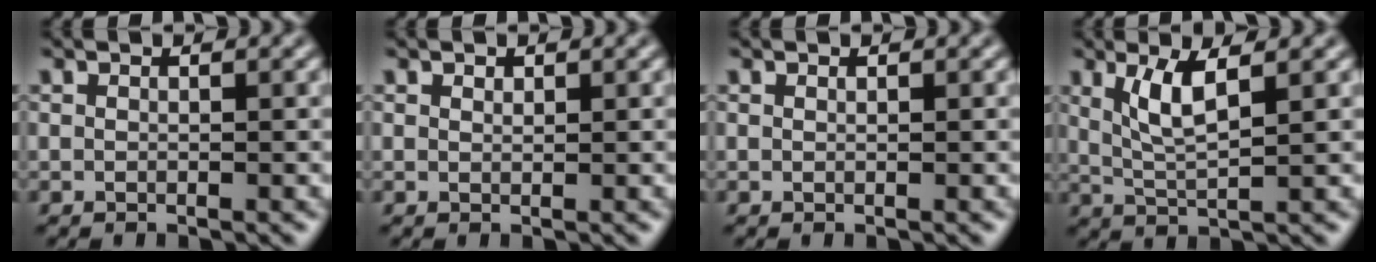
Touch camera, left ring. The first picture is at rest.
{"total": 0.5, "force": [0.4, 0.3, 0.1], "torque": [-0.001, -0.002, 0.009]}
{"total": 0.0}
{"total": 3.6, "force": [1.5, 0.8, 3.2], "torque": [-0.067, -0.005, 0.034]}